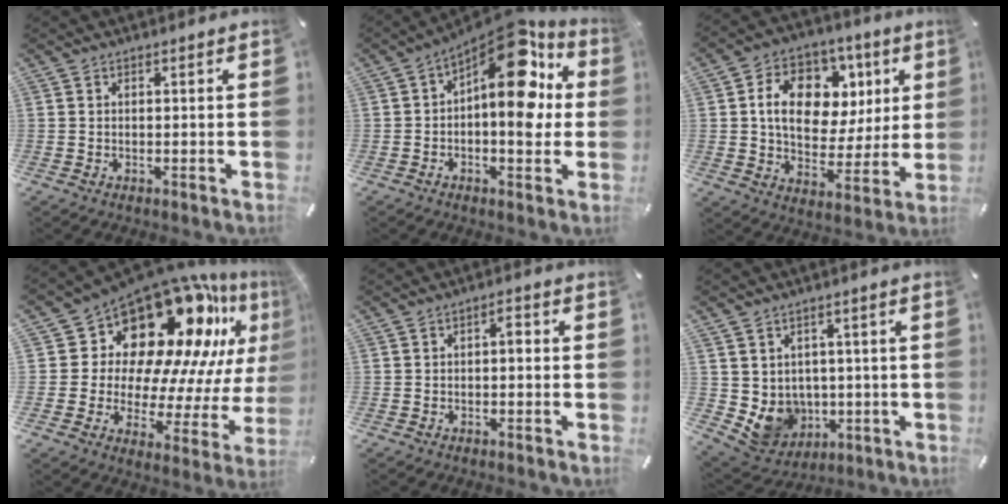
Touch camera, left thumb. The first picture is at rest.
{"total": 17.0, "force": [6.4, 7.5, 13.9], "torque": [-0.184, -0.058, 0.104]}
{"total": 14.8, "force": [4.5, 11.2, 8.6], "torque": [-0.138, -0.008, 0.087]}
{"total": 20.7, "force": [14.5, 11.6, 9.2], "torque": [-0.123, -0.141, 0.253]}
{"total": 2.6, "force": [-0.3, 1.2, 2.3], "torque": [-0.040, 0.009, -0.011]}
{"total": 7.1, "force": [0.3, 7.0, 1.1], "torque": [-0.045, -0.024, 0.013]}